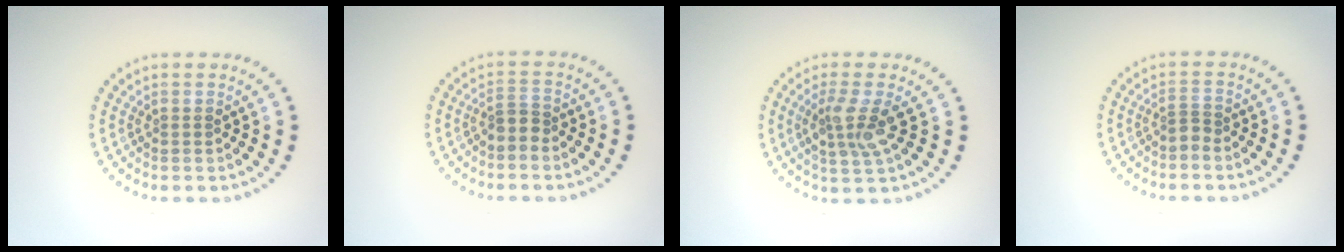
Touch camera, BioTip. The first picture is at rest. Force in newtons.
{"total": 1.8, "press": 1.3, "slide": 1.2}
{"total": 2.9, "press": 2.6, "slide": 1.3}
{"total": 1.0, "press": 0.6, "slide": 0.8}